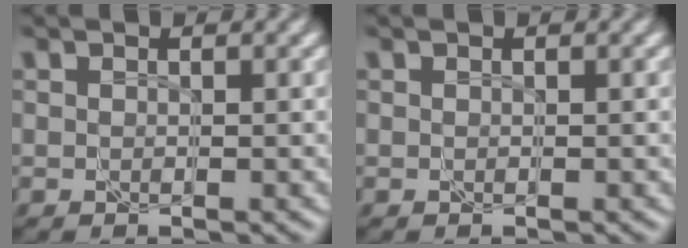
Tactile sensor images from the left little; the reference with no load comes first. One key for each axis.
{"total": 0.0}